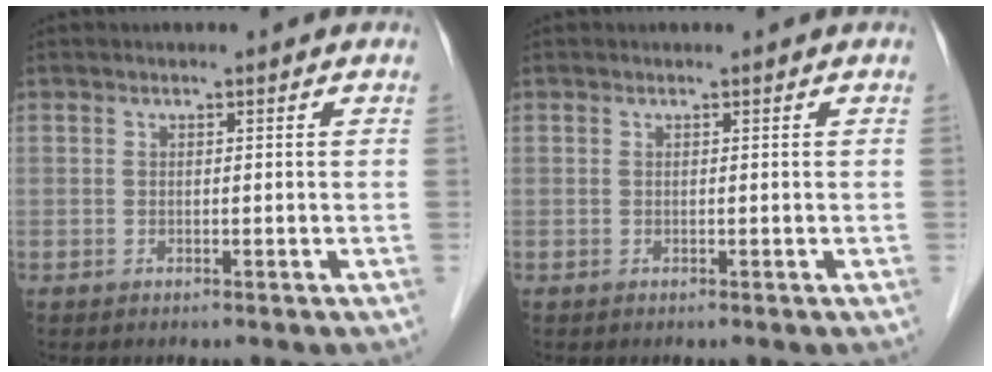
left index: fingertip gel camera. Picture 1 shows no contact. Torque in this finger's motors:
{"motor_torque": [-0.21, -0.13, 0.03, 0.01]}